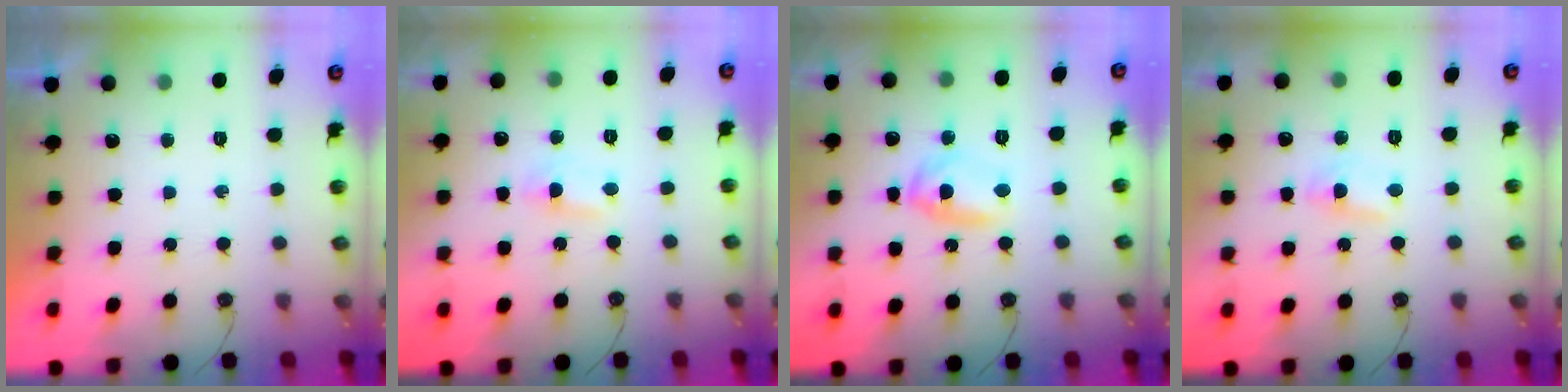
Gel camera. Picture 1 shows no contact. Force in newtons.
{"total": 1.0, "press": 0.9, "slide": 0.6}
{"total": 8.7, "press": 8.7, "slide": 0.7}
{"total": 4.0, "press": 4.0, "slide": 0.5}